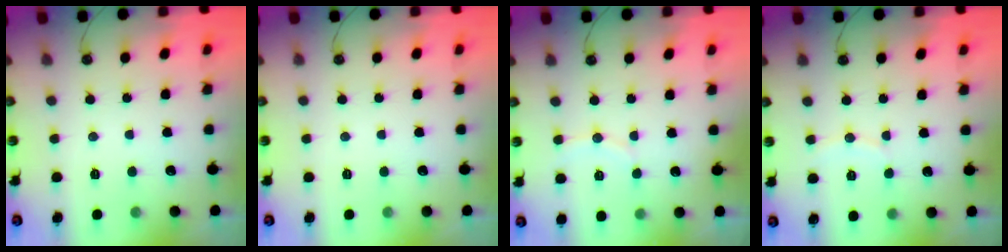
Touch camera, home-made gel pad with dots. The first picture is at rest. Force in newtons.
{"total": 0.0}
{"total": 6.0, "press": 5.5, "slide": 2.5}
{"total": 5.4, "press": 5.4, "slide": 0.7}